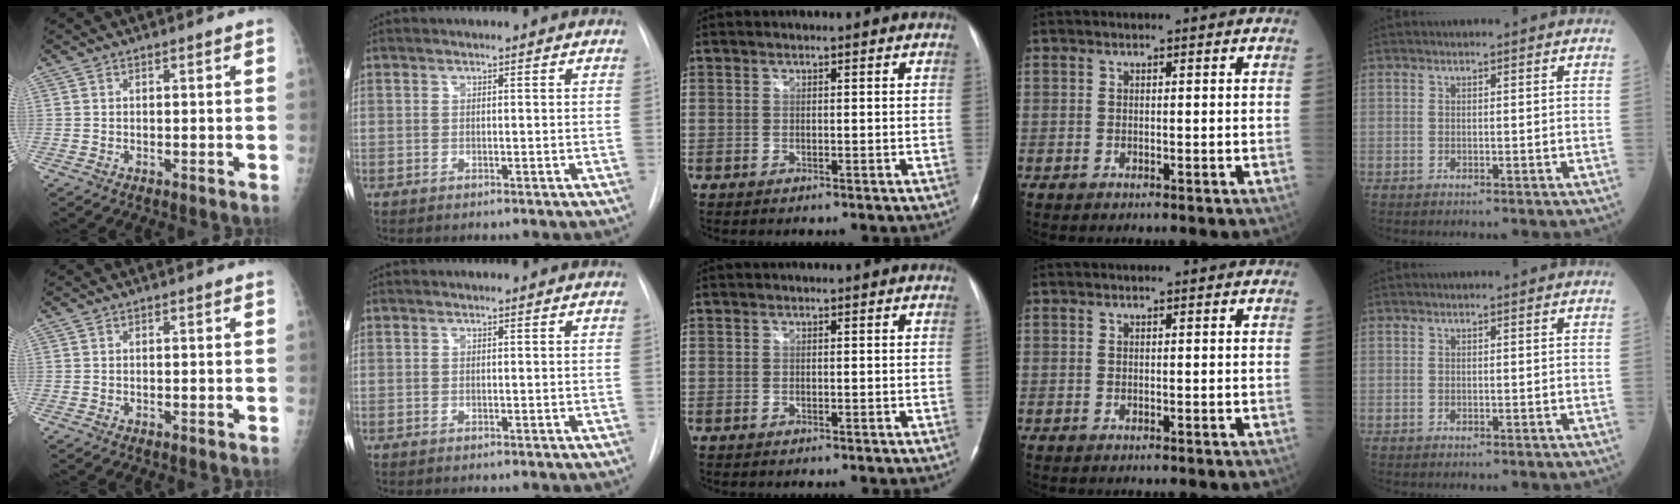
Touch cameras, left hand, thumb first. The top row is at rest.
{}